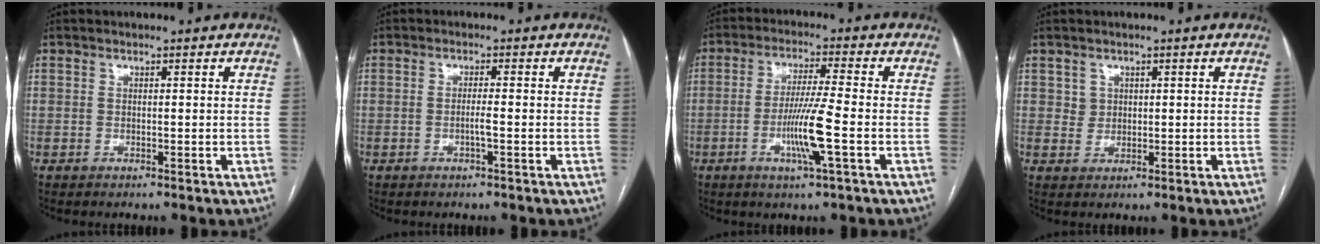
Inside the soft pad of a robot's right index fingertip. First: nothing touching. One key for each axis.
{"total": 1.9, "fx": -0.6, "fy": -0.1, "fz": 1.8, "tx": -0.036, "ty": -0.001, "tz": -0.011}
{"total": 8.5, "fx": -2.5, "fy": -0.6, "fz": 8.0, "tx": -0.156, "ty": -0.010, "tz": -0.050}
{"total": 2.0, "fx": 0.8, "fy": 1.8, "fz": 0.3, "tx": 0.004, "ty": -0.002, "tz": 0.011}